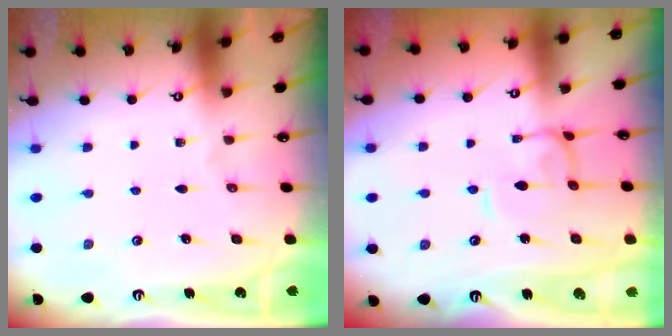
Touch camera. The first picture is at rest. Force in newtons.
{"total": 0.0}